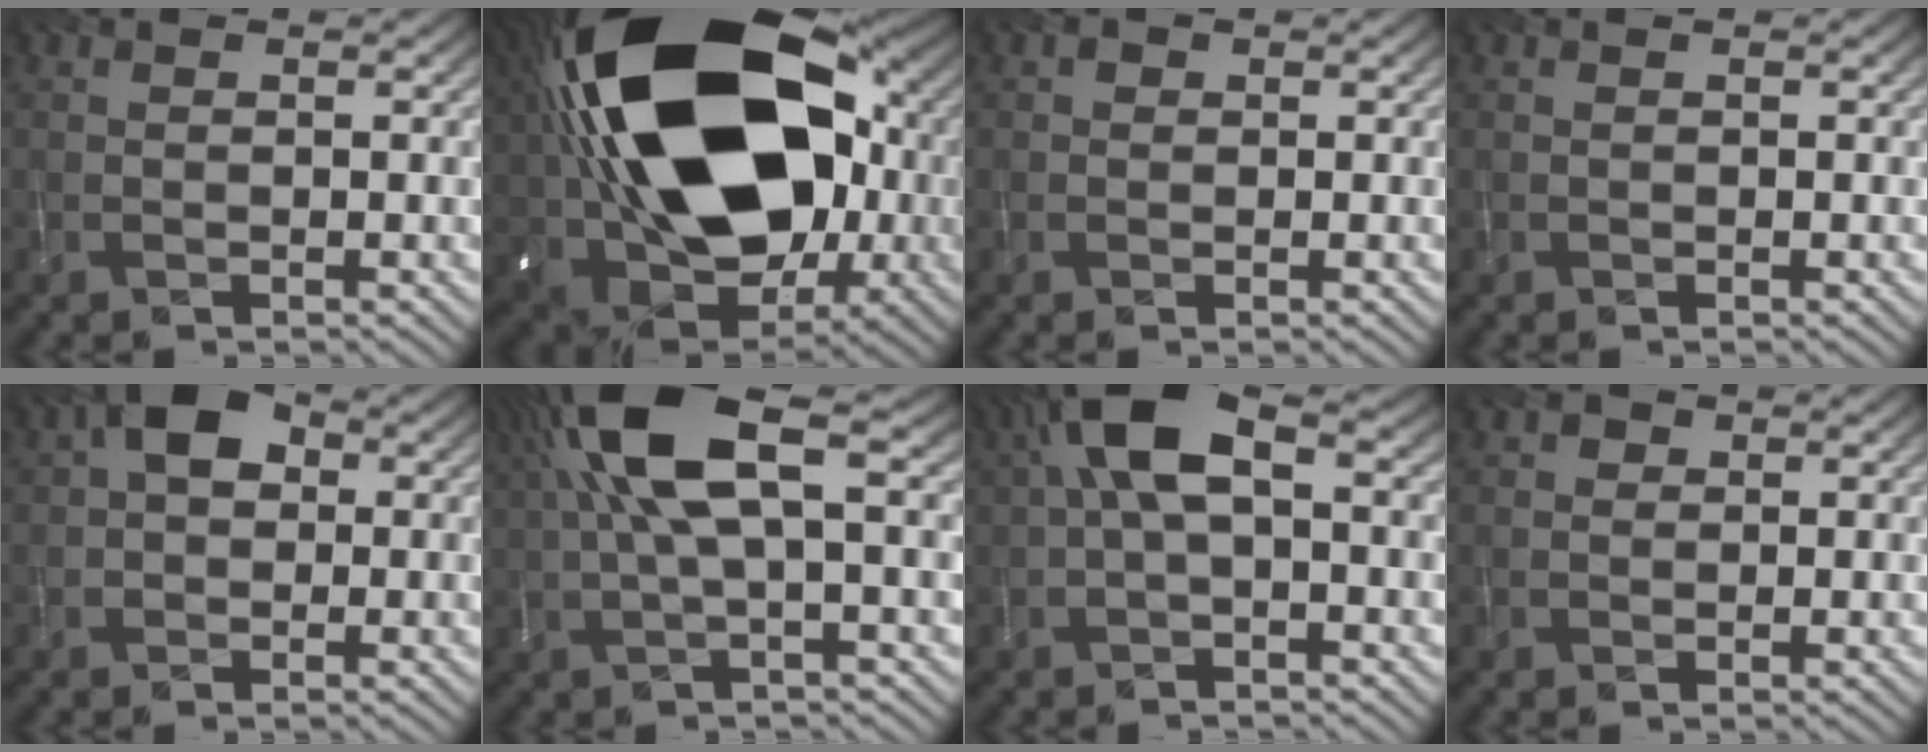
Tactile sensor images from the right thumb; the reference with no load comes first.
{"total": 23.2, "force": [3.1, 14.9, 17.5], "torque": [-0.347, 0.014, 0.048]}
{"total": 0.7, "force": [0.1, 0.7, 0.2], "torque": [-0.003, 0.000, -0.001]}
{"total": 0.0}
{"total": 4.6, "force": [0.8, 3.1, 3.2], "torque": [-0.054, 0.013, 0.001]}
{"total": 10.5, "force": [2.7, 2.8, 9.8], "torque": [-0.210, 0.027, 0.050]}
{"total": 7.2, "force": [1.2, 2.8, 6.5], "torque": [-0.135, 0.024, 0.013]}
{"total": 1.1, "force": [0.3, 1.0, 0.3], "torque": [-0.005, 0.001, 0.002]}